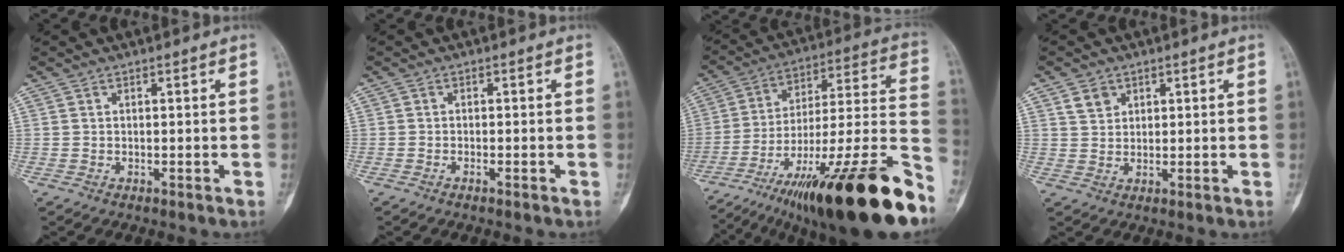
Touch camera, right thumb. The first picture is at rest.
{"total": 0.7, "force": [-0.6, 0.1, 0.5], "torque": [-0.009, 0.002, -0.012]}
{"total": 34.1, "force": [-20.8, 6.0, 26.3], "torque": [-0.339, 0.051, -0.330]}
{"total": 3.3, "force": [2.0, 2.4, 1.1], "torque": [-0.006, -0.011, 0.040]}